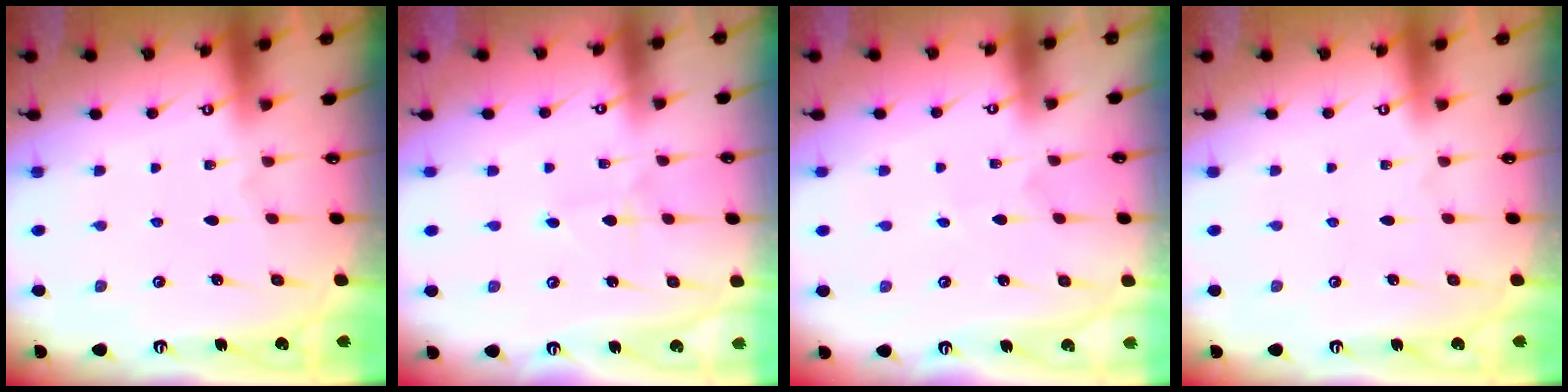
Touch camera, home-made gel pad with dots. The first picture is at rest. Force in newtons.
{"total": 1.3, "press": 1.3, "slide": 0.1}
{"total": 1.6, "press": 1.6, "slide": 0.1}
{"total": 0.0}